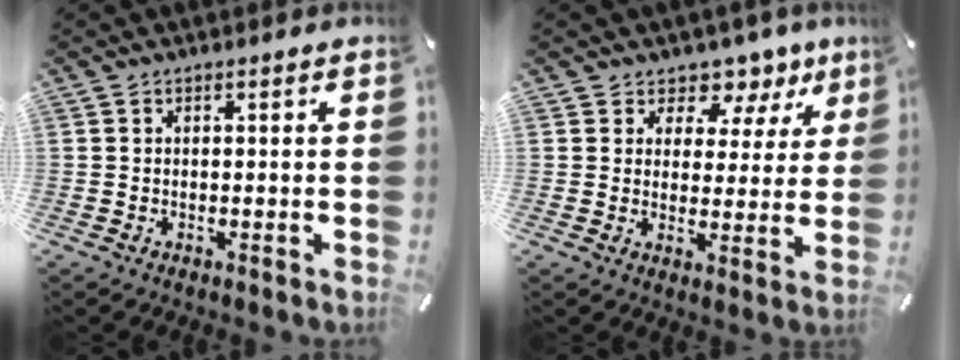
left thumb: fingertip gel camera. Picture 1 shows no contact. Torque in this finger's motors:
{"motor_torque": [0.32, -0.15, 0.02, 0.15, 0.00]}